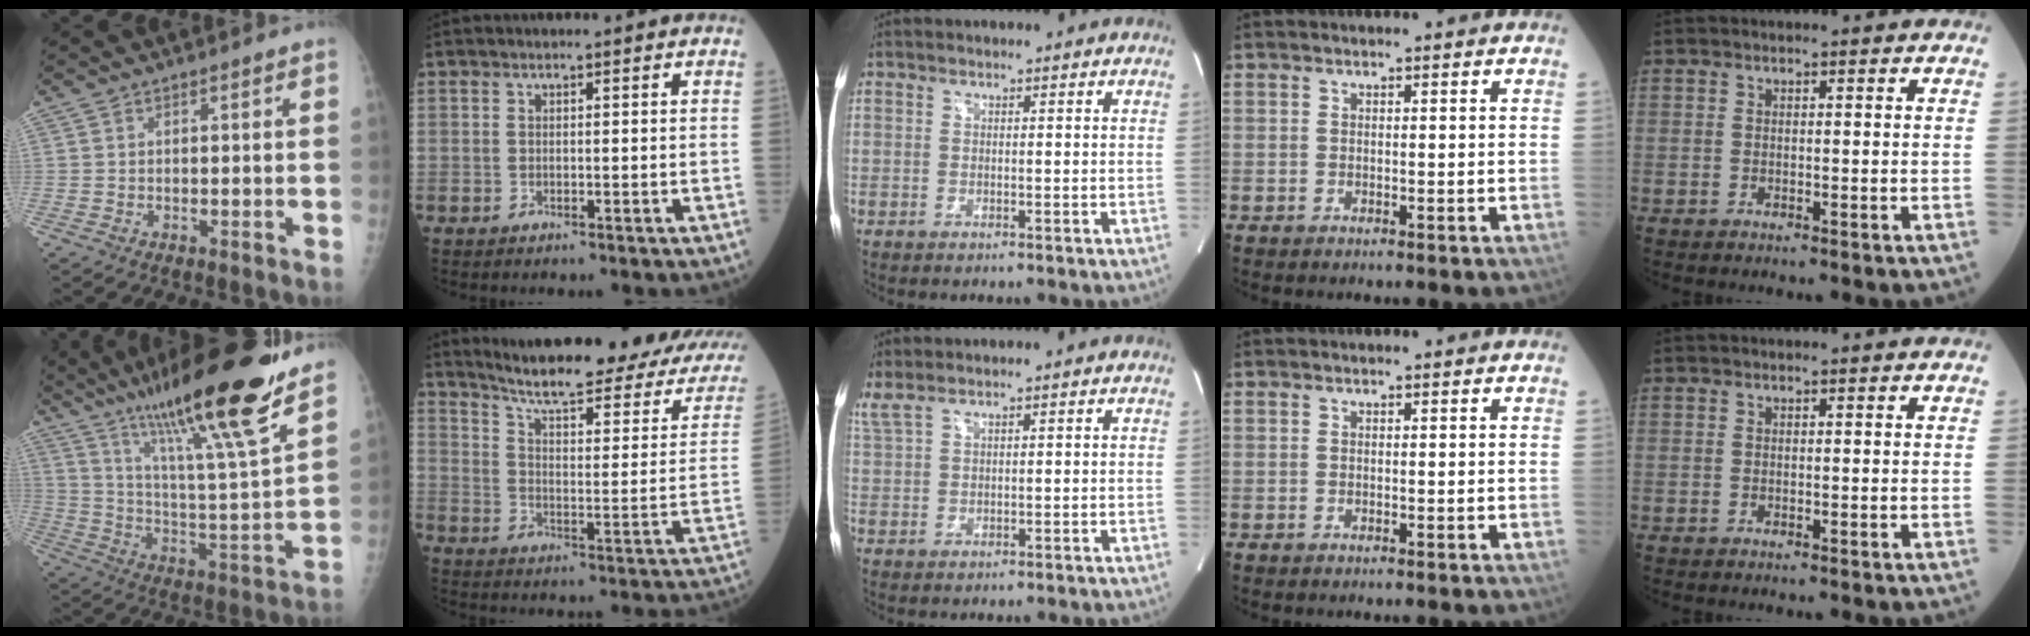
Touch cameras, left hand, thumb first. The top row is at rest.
{"thumb": {"total": 25.4, "force": [18.0, 2.0, 17.9], "torque": [-0.277, -0.063, 0.300]}, "index": {"total": 26.5, "force": [22.1, 4.1, 14.0], "torque": [-0.199, -0.047, 0.277]}, "middle": {"total": 2.6, "force": [2.3, 0.1, 1.2], "torque": [-0.042, 0.016, 0.059]}}